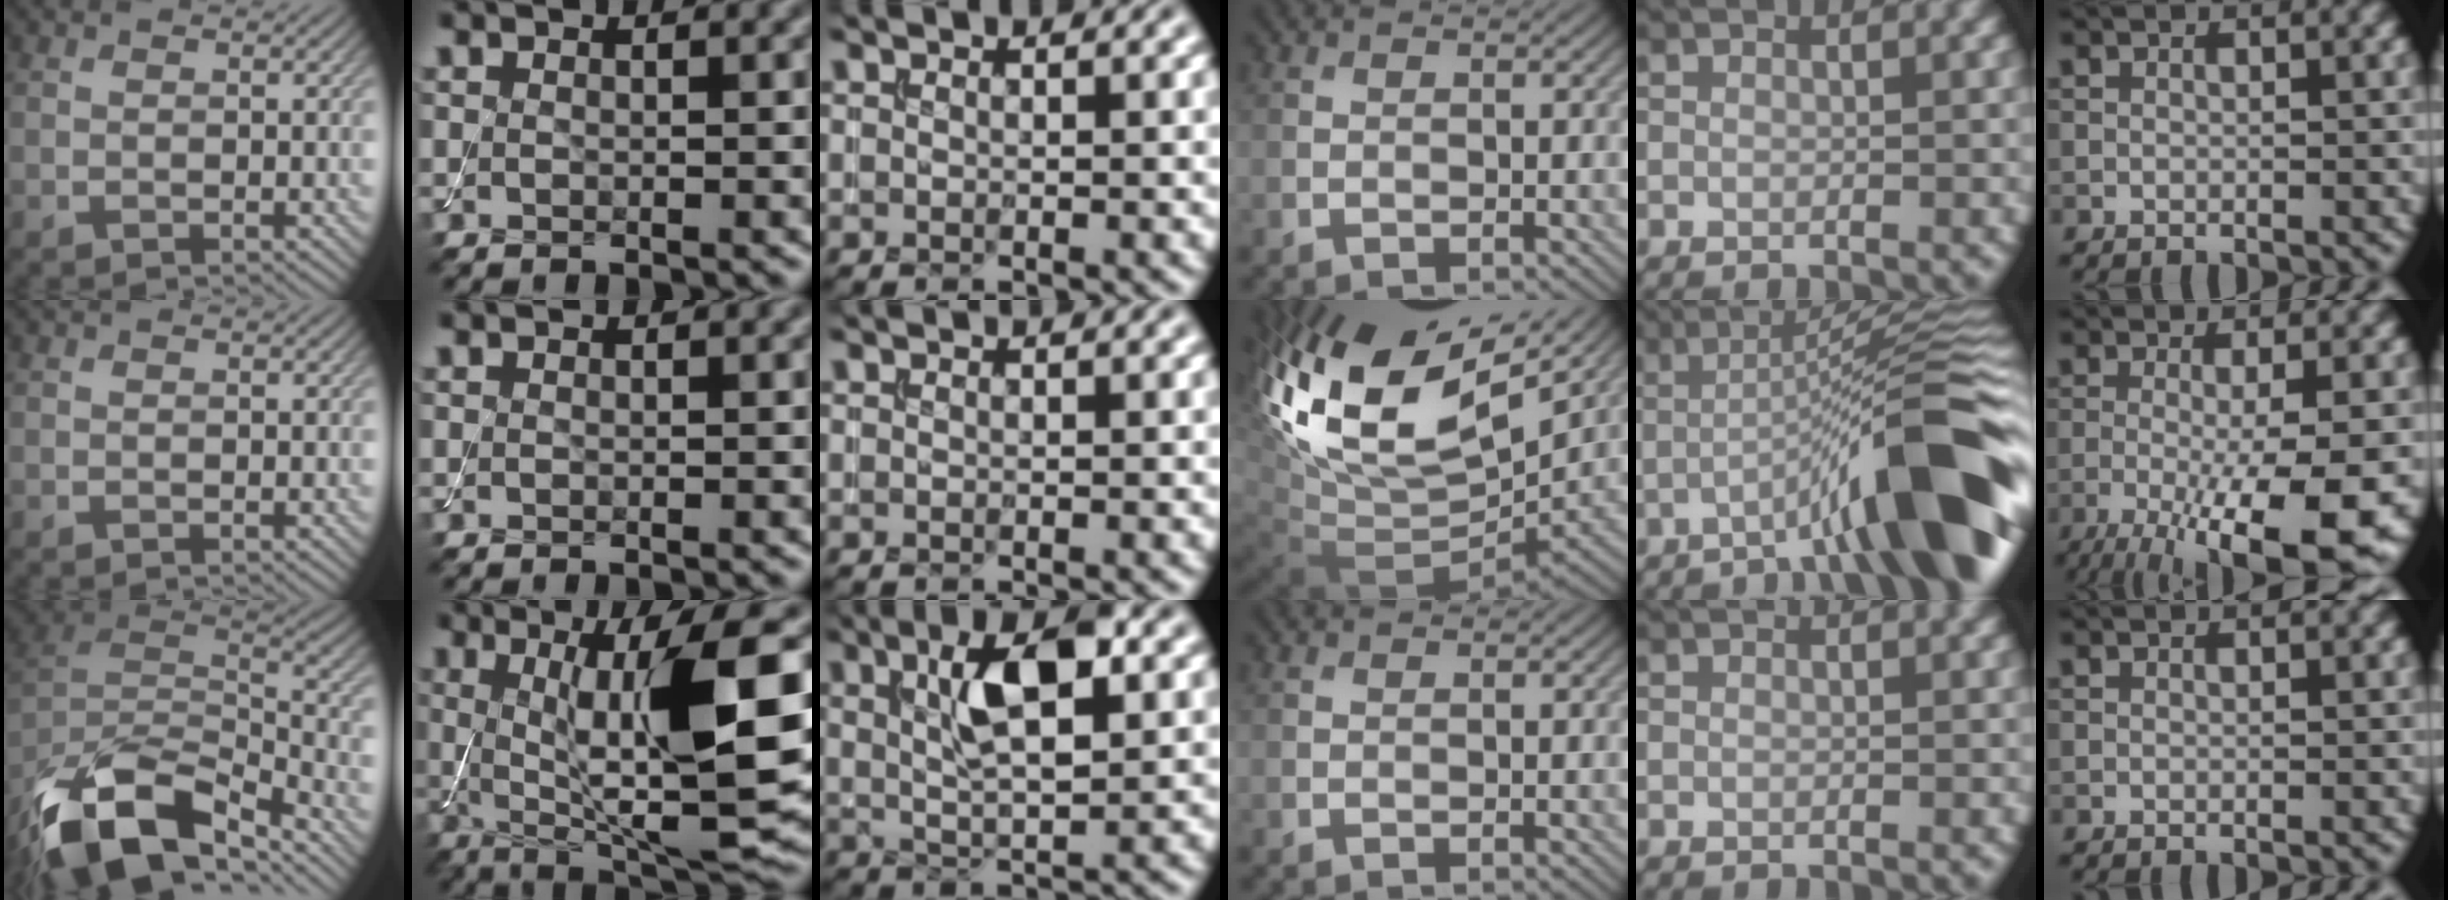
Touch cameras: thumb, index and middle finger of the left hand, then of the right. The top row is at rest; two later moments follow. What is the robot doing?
{"motion": "assemble", "object": "toy tower of hanoi"}